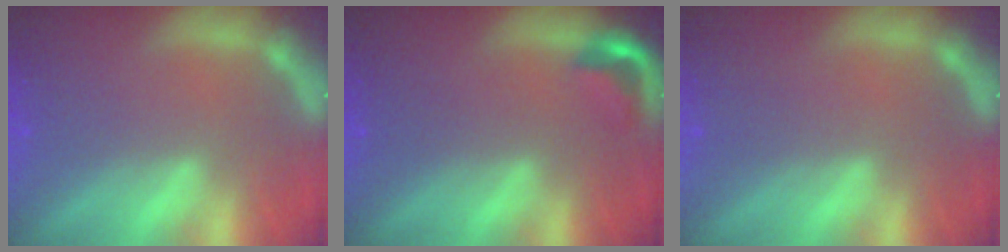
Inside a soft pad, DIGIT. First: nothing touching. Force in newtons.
{"total": 2.4}
{"total": 0.0}